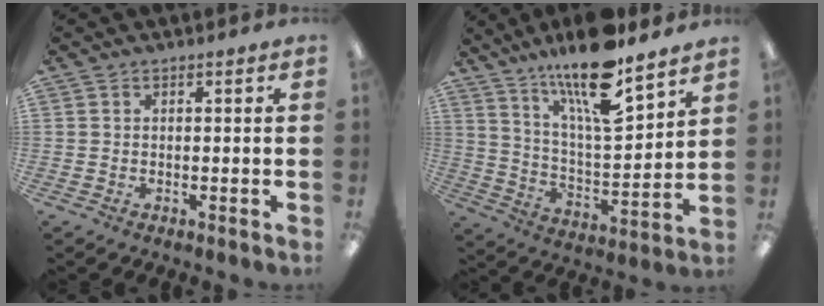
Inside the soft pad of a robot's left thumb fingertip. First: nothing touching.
{"total": 19.0, "force": [14.4, 4.3, 11.6], "torque": [-0.211, -0.088, 0.242]}